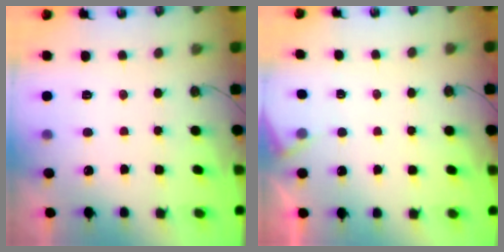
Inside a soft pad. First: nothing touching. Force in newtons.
{"total": 3.4, "press": 3.4, "slide": 0.5}